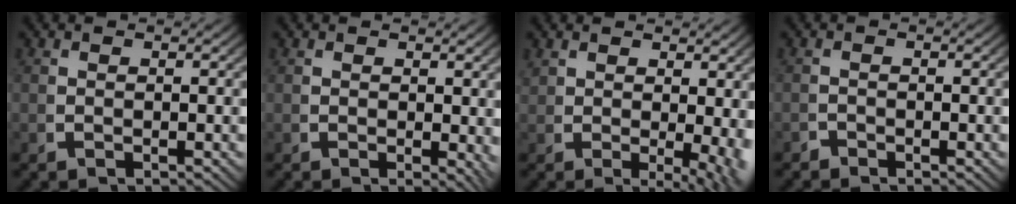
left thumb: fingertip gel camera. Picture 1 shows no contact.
{"total": 1.6, "force": [0.5, 0.8, 1.4], "torque": [-0.011, -0.008, 0.012]}
{"total": 3.5, "force": [0.2, 1.3, 3.3], "torque": [-0.045, -0.023, 0.020]}
{"total": 1.0, "force": [-1.0, 0.0, -0.2], "torque": [0.009, -0.006, -0.020]}